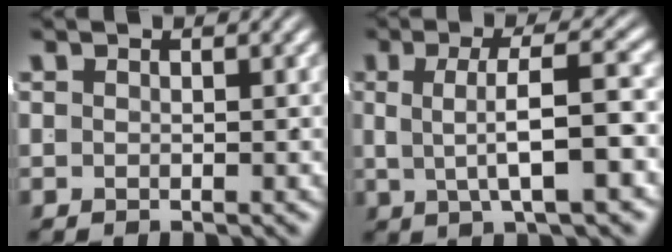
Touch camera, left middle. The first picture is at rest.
{"total": 4.5, "force": [-0.1, 0.8, 4.5], "torque": [-0.064, 0.002, 0.005]}